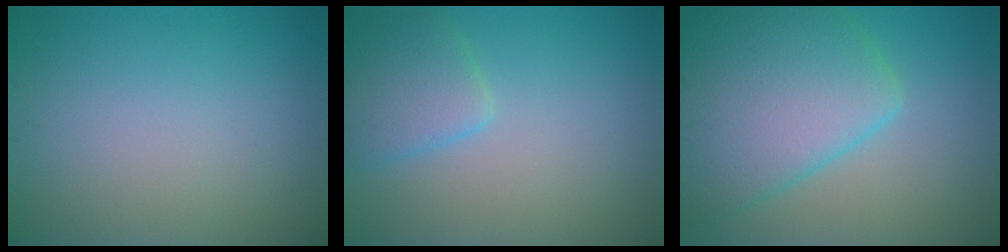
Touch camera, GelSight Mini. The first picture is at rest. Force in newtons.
{"total": 3.0, "press": 3.0, "slide": 0.3}
{"total": 8.8, "press": 8.8, "slide": 0.3}